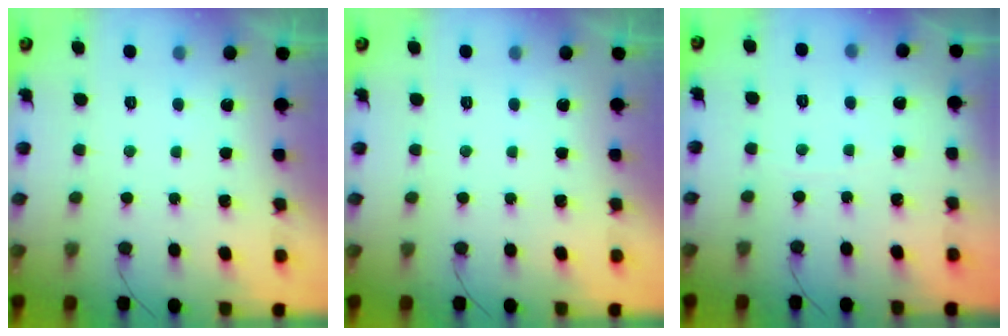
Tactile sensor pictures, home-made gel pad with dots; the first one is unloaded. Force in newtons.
{"total": 0.0}
{"total": 1.6, "press": 1.6, "slide": 0.2}